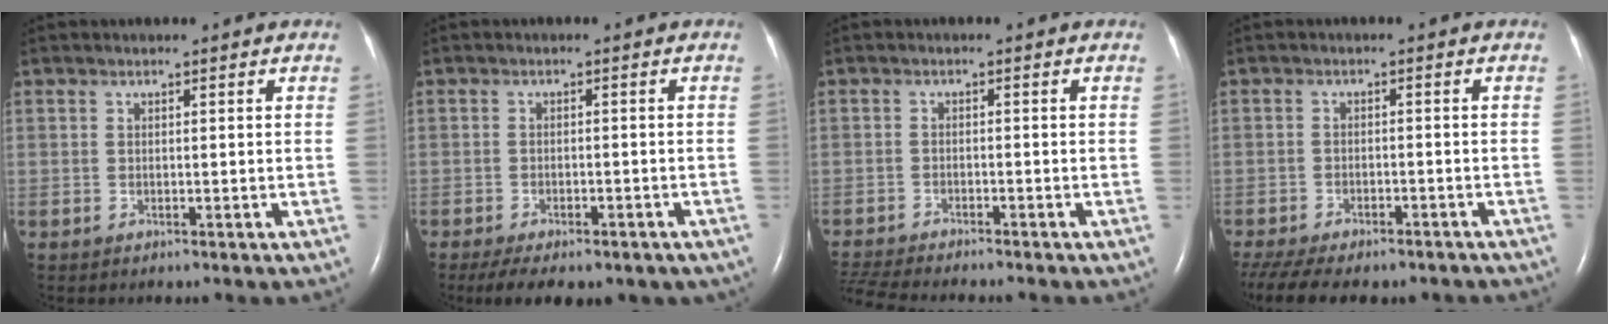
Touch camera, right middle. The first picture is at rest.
{"total": 11.3, "force": [-7.9, 5.1, 6.3], "torque": [-0.102, -0.002, -0.098]}
{"total": 8.5, "force": [-7.8, 0.4, 3.4], "torque": [-0.061, -0.015, -0.125]}
{"total": 16.3, "force": [-13.0, 6.1, 7.6], "torque": [-0.193, -0.017, -0.172]}